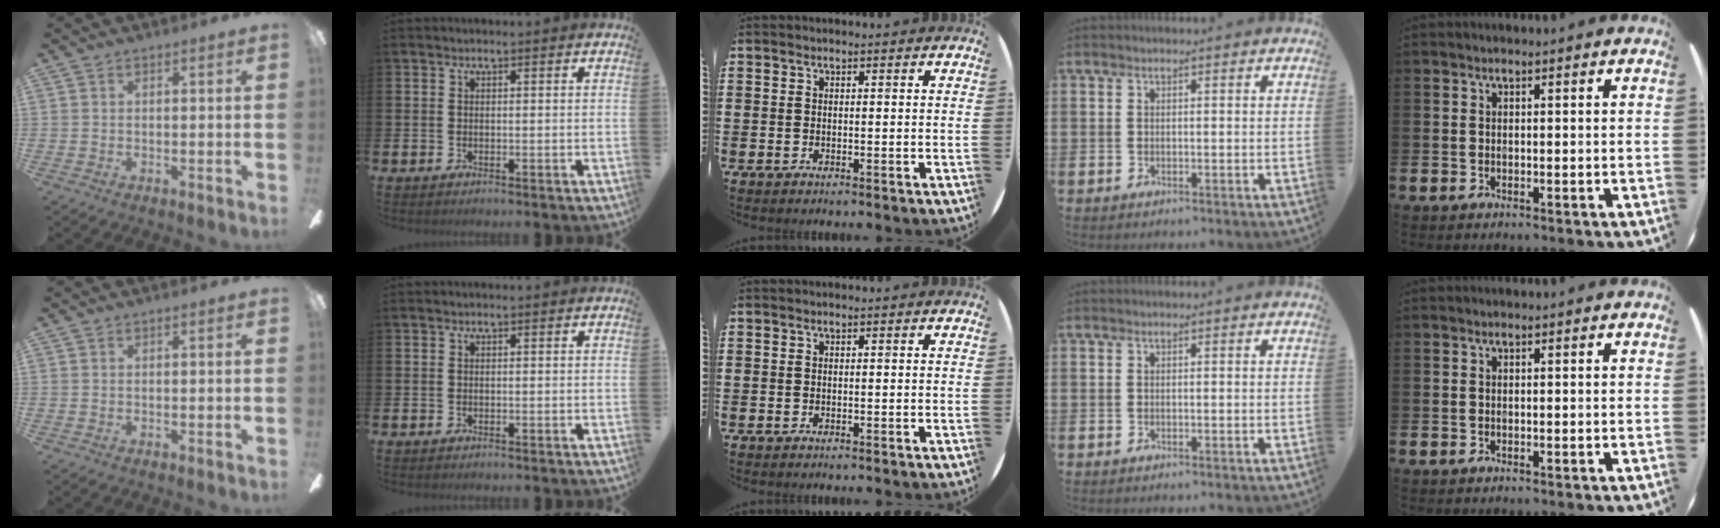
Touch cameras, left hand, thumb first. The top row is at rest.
{}